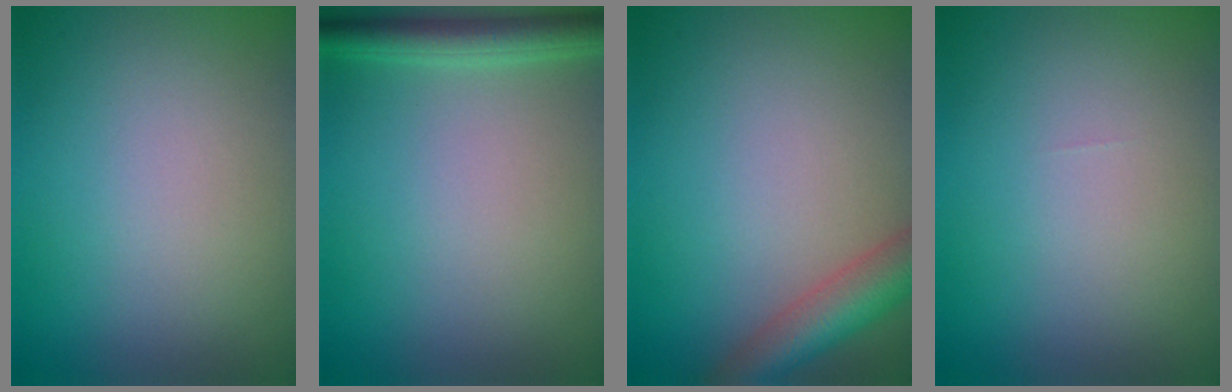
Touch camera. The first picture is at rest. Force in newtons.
{"total": 3.1, "press": 3.1, "slide": 0.2}
{"total": 4.7, "press": 4.7, "slide": 0.2}
{"total": 0.0}